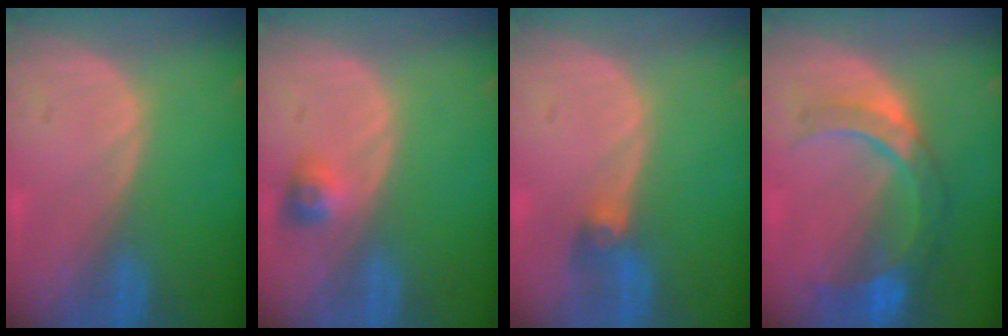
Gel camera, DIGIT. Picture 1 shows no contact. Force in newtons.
{"total": 2.9, "press": 2.6, "slide": 1.2}
{"total": 3.0, "press": 2.6, "slide": 1.4}
{"total": 9.0, "press": 7.7, "slide": 4.5}